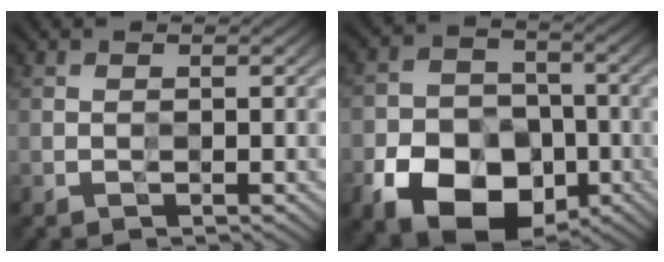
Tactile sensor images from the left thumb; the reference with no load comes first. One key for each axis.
{"total": 13.2, "fx": -6.0, "fy": 9.0, "fz": 7.5, "tx": -0.147, "ty": -0.036, "tz": -0.110}